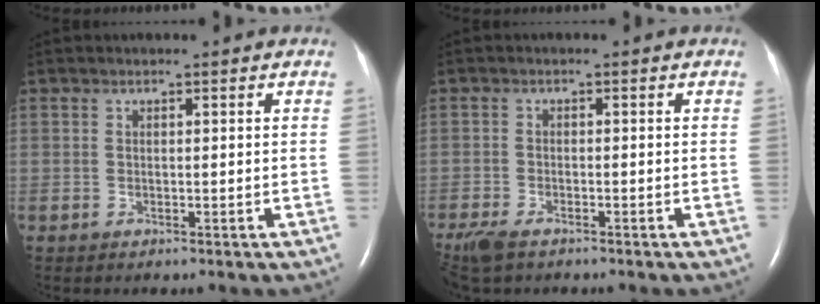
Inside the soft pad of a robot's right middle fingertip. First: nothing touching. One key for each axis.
{"total": 6.6, "fx": -4.9, "fy": 2.5, "fz": 3.6, "tx": -0.077, "ty": -0.016, "tz": -0.085}